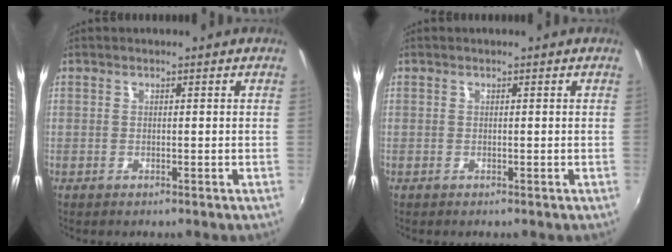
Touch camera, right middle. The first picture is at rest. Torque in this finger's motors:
{"motor_torque": [-0.03, 0.03, 0.01, 0.00]}